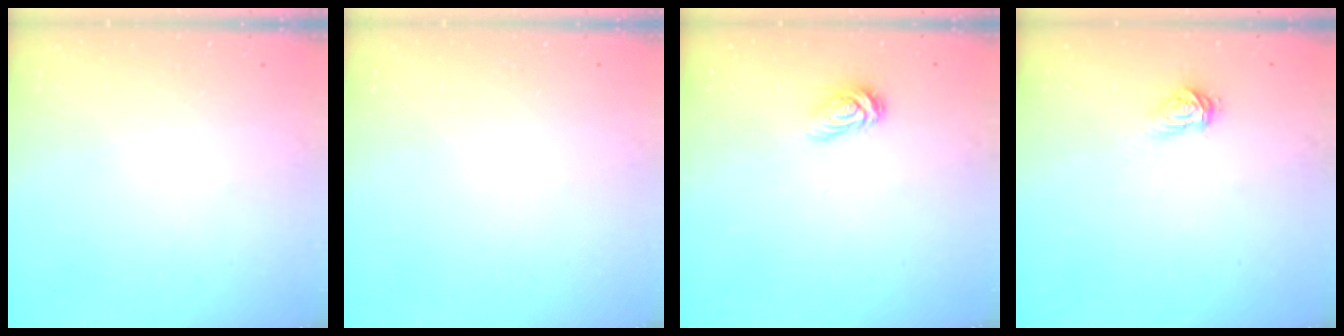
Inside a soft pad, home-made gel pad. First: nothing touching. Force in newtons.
{"total": 0.0}
{"total": 5.2, "press": 5.2, "slide": 0.2}
{"total": 3.2, "press": 3.2, "slide": 0.3}